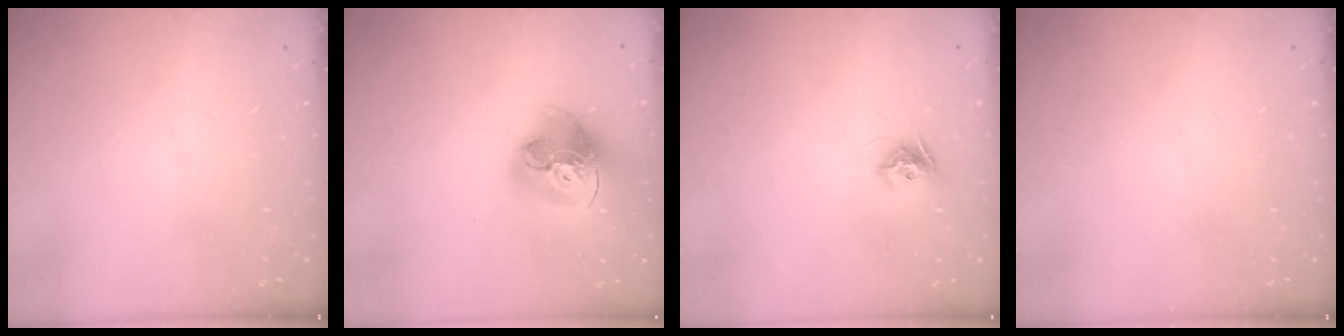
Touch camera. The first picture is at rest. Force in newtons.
{"total": 18.0, "press": 17.9, "slide": 1.9}
{"total": 8.2, "press": 8.2, "slide": 0.1}
{"total": 0.0}